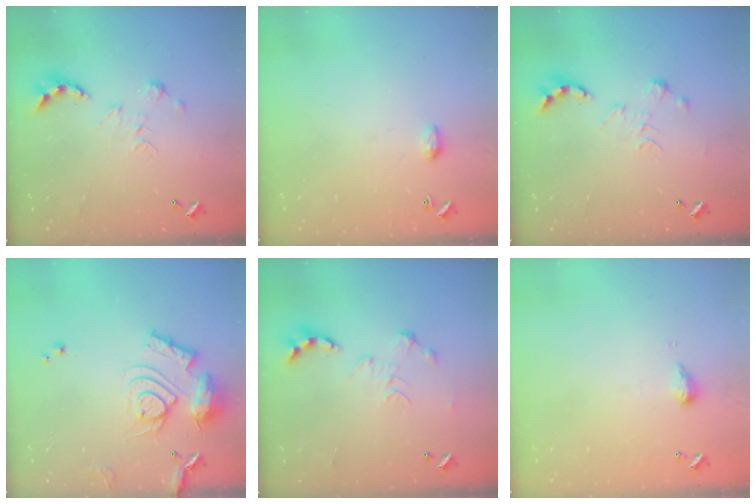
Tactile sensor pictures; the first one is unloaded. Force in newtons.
{"total": 3.9, "press": 3.8, "slide": 0.6}
{"total": 0.0}
{"total": 14.4, "press": 14.3, "slide": 1.6}
{"total": 0.6, "press": 0.6, "slide": 0.1}
{"total": 4.7, "press": 4.6, "slide": 0.4}